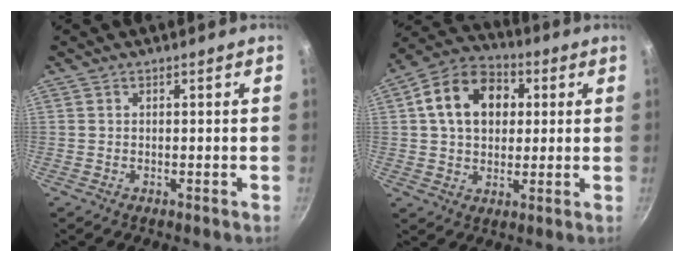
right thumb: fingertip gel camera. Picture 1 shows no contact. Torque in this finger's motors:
{"motor_torque": [-0.25, 2.23, 0.35, -0.22, 0.11]}